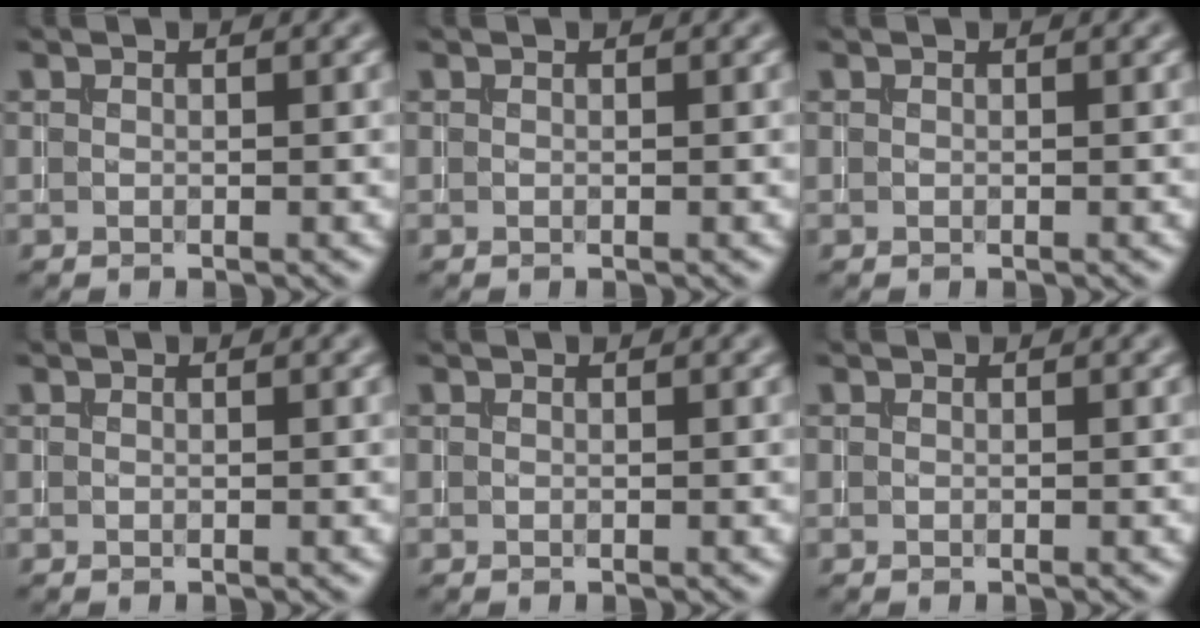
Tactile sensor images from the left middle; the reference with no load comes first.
{"total": 0.0}
{"total": 0.0}
{"total": 0.0}
{"total": 0.0}
{"total": 0.0}